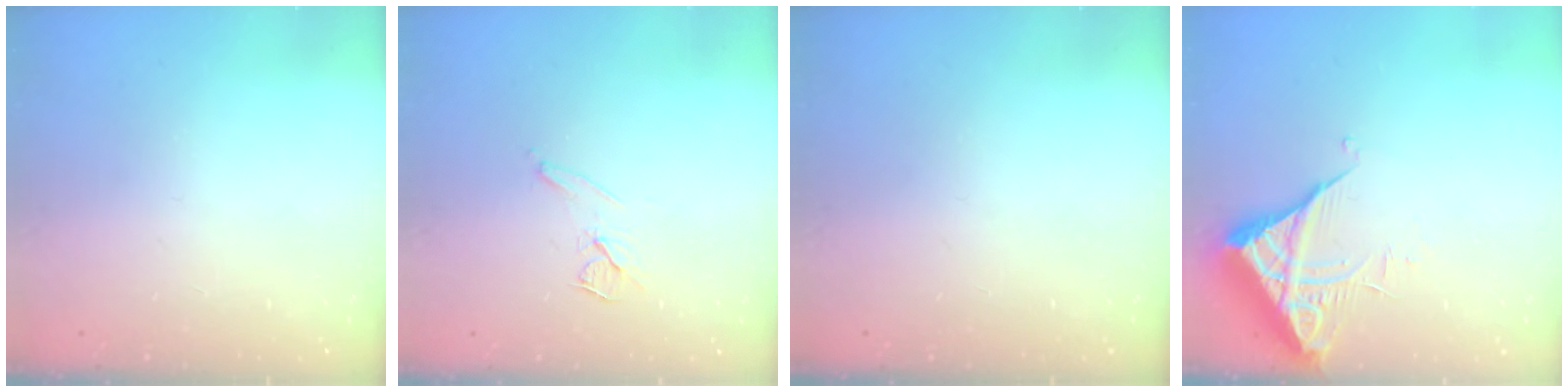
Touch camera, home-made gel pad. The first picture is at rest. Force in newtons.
{"total": 7.4, "press": 6.8, "slide": 3.1}
{"total": 0.0}
{"total": 6.0, "press": 6.0, "slide": 0.2}